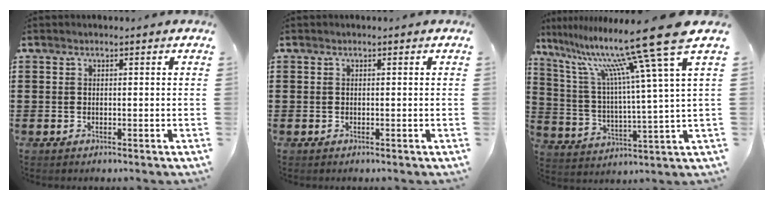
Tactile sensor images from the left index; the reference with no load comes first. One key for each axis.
{"total": 0.0}
{"total": 16.9, "fx": 11.8, "fy": -0.5, "fz": 12.1, "tx": -0.245, "ty": -0.070, "tz": 0.182}